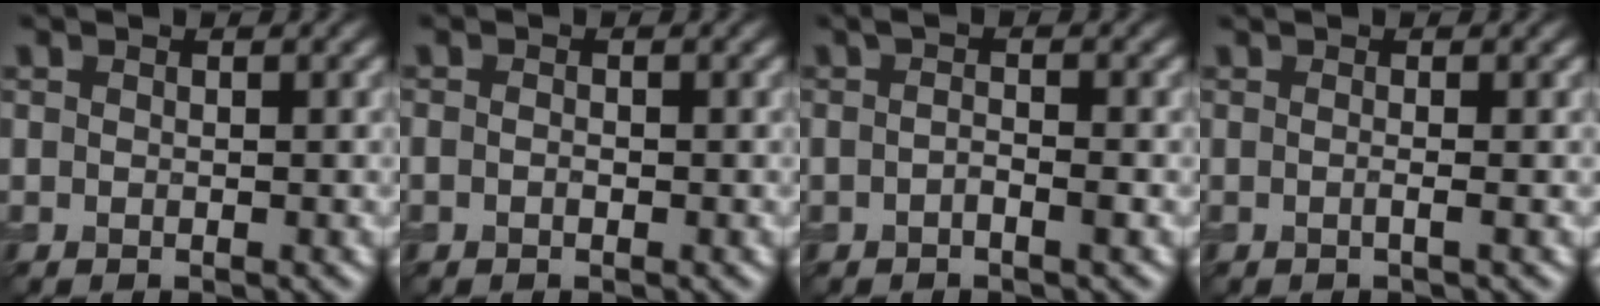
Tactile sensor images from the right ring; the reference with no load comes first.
{"total": 0.6, "force": [-0.2, 0.3, 0.4], "torque": [-0.011, 0.000, -0.004]}
{"total": 1.6, "force": [-0.3, 0.3, 1.5], "torque": [-0.027, -0.003, -0.009]}
{"total": 1.5, "force": [-0.1, 0.5, 1.4], "torque": [-0.016, -0.007, -0.014]}